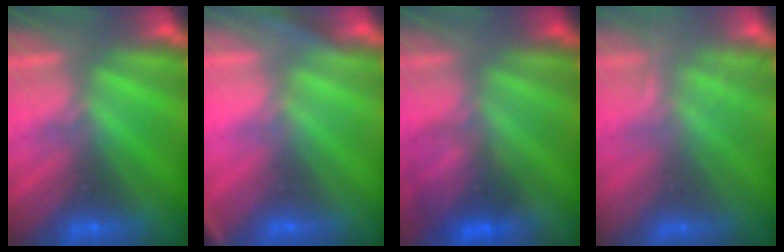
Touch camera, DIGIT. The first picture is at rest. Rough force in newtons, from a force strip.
{"total": 2.8}
{"total": 4.9}
{"total": 2.2}